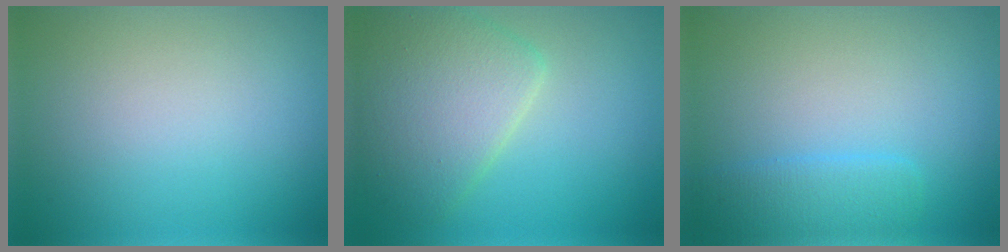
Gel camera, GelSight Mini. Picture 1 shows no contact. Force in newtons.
{"total": 5.8, "press": 5.8, "slide": 0.4}
{"total": 2.5, "press": 2.5, "slide": 0.1}